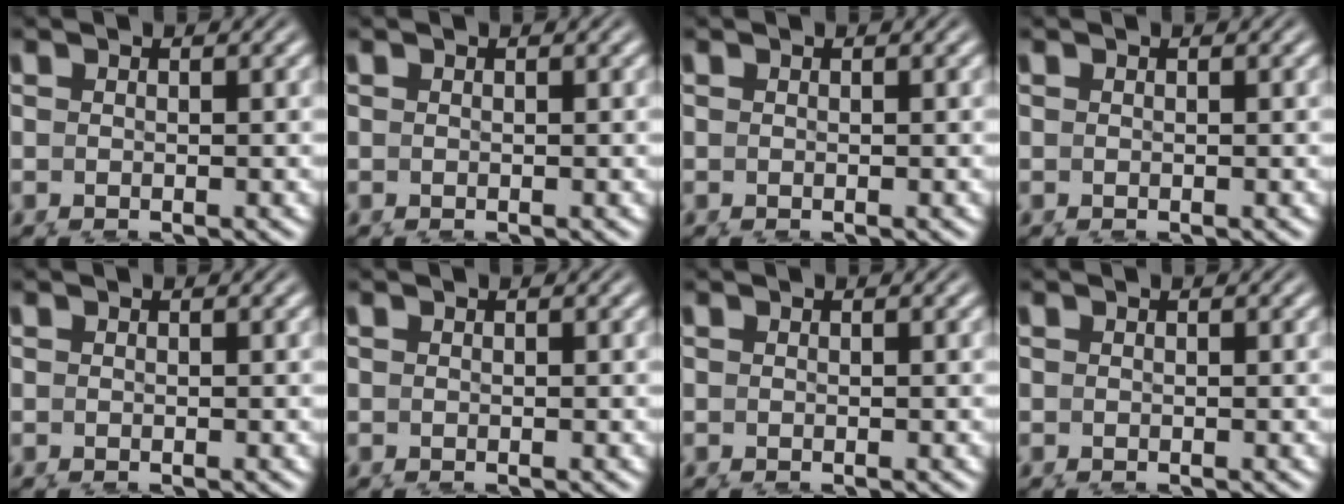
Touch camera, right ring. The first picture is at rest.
{"total": 0.0}
{"total": 0.0}
{"total": 0.0}
{"total": 0.0}
{"total": 0.0}
{"total": 0.0}
{"total": 0.0}